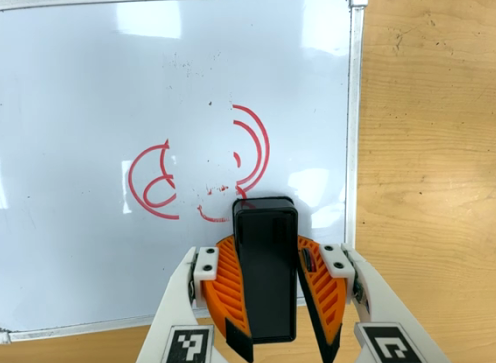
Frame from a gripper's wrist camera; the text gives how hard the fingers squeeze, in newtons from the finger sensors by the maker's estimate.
{"total": 12.6, "left": 13.2, "right": 12.0}